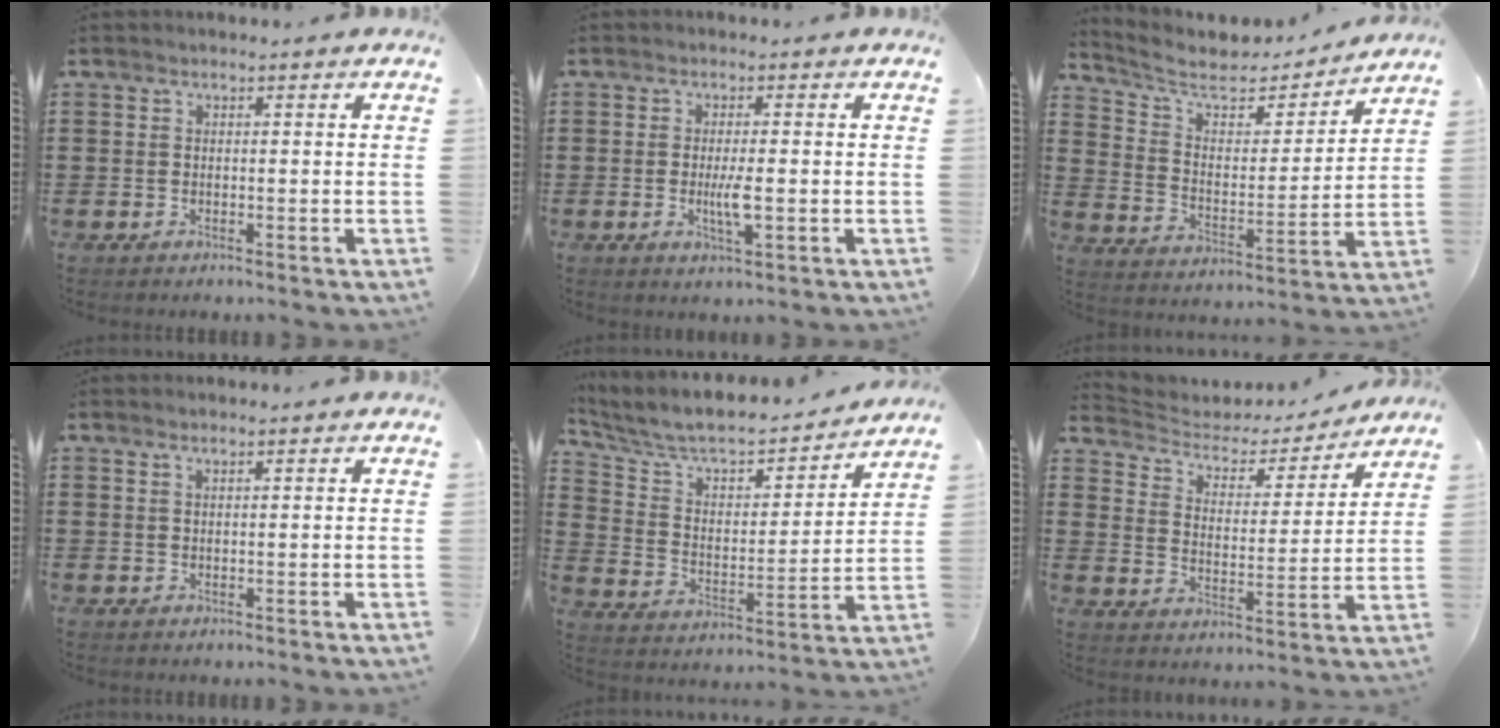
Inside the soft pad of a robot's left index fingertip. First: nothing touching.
{"total": 3.7, "force": [-0.5, 0.7, 3.6], "torque": [-0.070, -0.003, -0.012]}
{"total": 6.8, "force": [5.6, 2.4, 3.0], "torque": [-0.078, -0.035, 0.090]}
{"total": 0.7, "force": [0.5, 0.0, 0.5], "torque": [-0.011, 0.000, 0.010]}
{"total": 6.2, "force": [5.5, 1.8, 2.0], "torque": [-0.068, -0.041, 0.088]}
{"total": 3.6, "force": [3.2, 1.5, 0.7], "torque": [-0.038, -0.023, 0.046]}